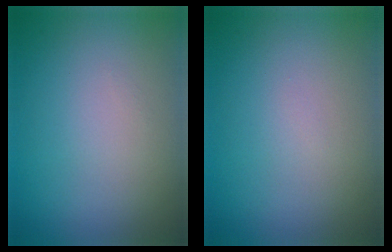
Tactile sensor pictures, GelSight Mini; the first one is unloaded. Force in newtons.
{"total": 0.0}